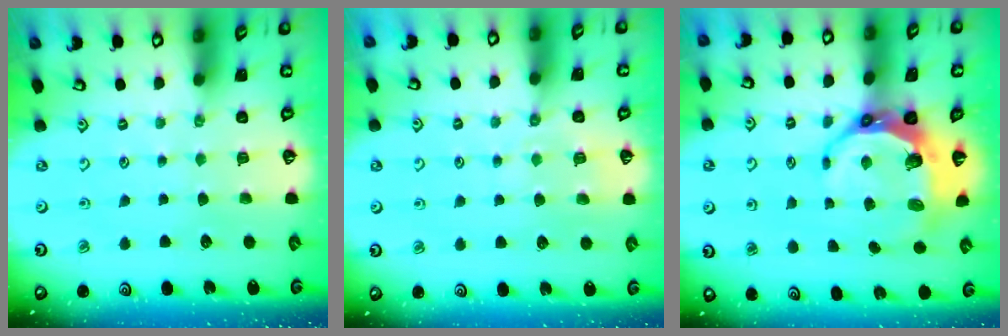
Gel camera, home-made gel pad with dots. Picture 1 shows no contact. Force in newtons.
{"total": 5.1, "press": 5.0, "slide": 0.7}
{"total": 10.3, "press": 9.1, "slide": 4.7}